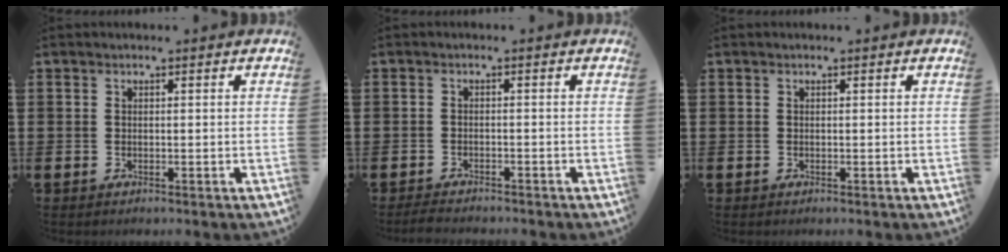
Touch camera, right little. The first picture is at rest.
{"total": 1.6, "force": [-1.5, 0.2, 0.4], "torque": [-0.009, 0.004, -0.031]}
{"total": 0.0}